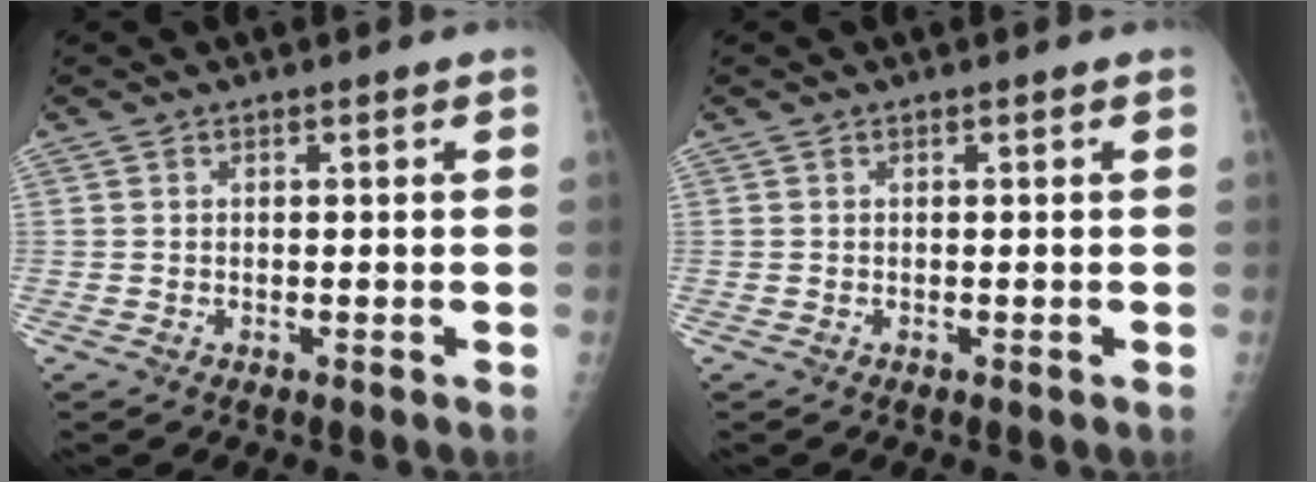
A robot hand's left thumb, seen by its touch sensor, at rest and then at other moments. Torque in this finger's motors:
{"motor_torque": [0.00, 0.00, -0.03, -0.03, 0.00]}